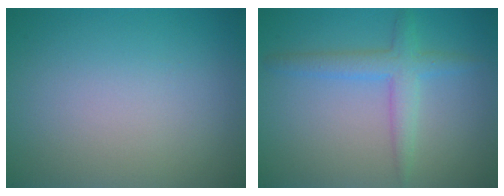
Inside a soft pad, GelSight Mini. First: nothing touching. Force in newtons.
{"total": 3.0, "press": 3.0, "slide": 0.1}